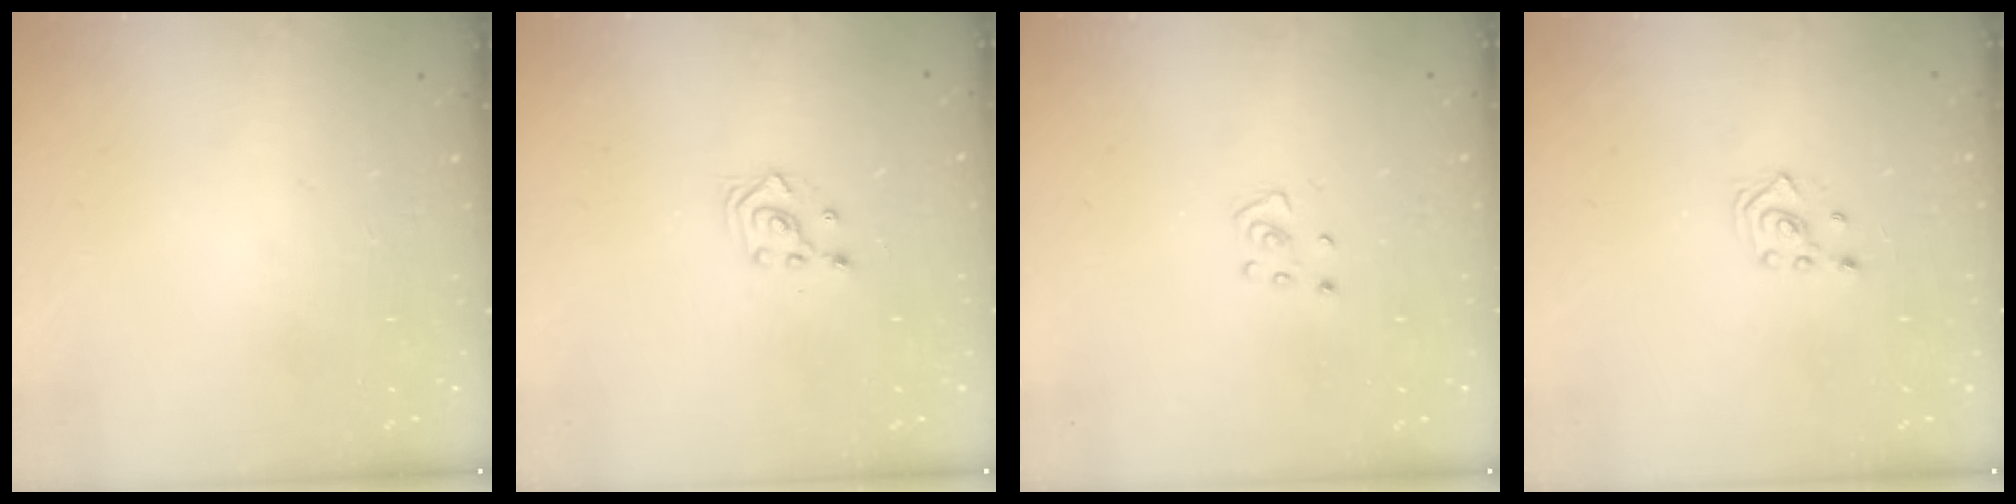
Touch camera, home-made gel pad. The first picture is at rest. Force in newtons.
{"total": 2.3, "press": 2.3, "slide": 0.3}
{"total": 3.4, "press": 3.4, "slide": 0.3}
{"total": 2.6, "press": 2.4, "slide": 0.9}